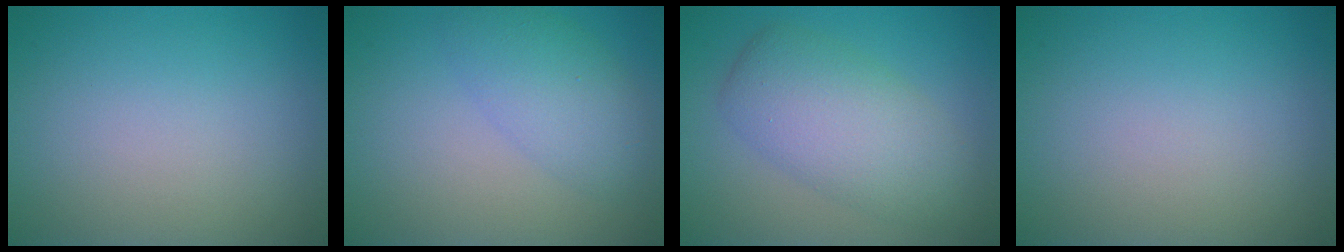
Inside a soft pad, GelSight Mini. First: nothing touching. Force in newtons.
{"total": 3.8, "press": 3.8, "slide": 0.1}
{"total": 6.1, "press": 6.1, "slide": 0.1}
{"total": 0.0}